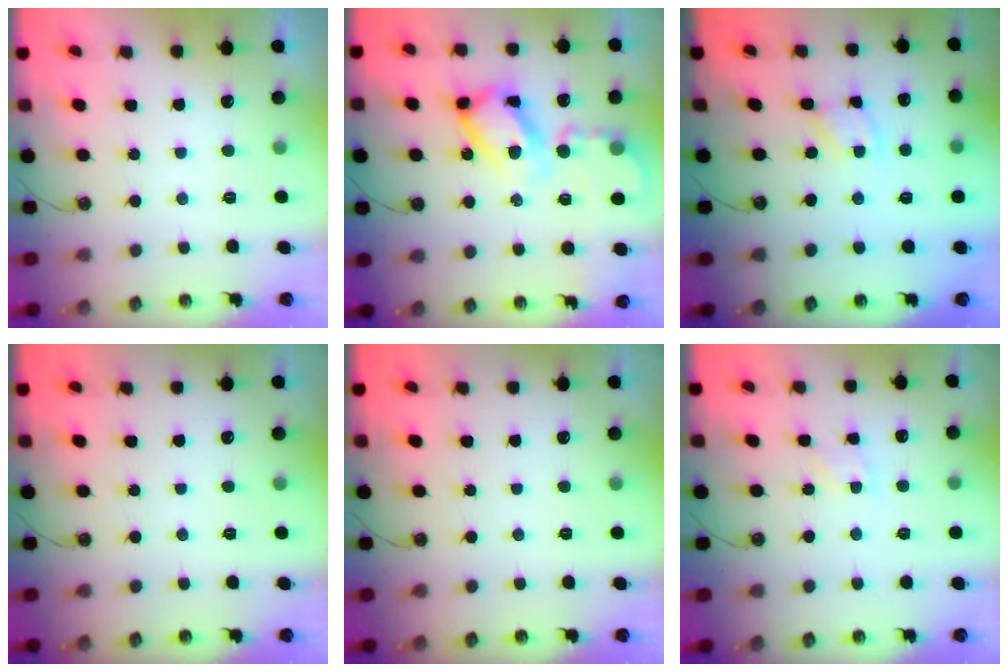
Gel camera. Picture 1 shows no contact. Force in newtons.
{"total": 16.4, "press": 16.3, "slide": 1.6}
{"total": 2.5, "press": 2.5, "slide": 0.1}
{"total": 0.0}
{"total": 0.0}
{"total": 5.2, "press": 5.1, "slide": 0.7}